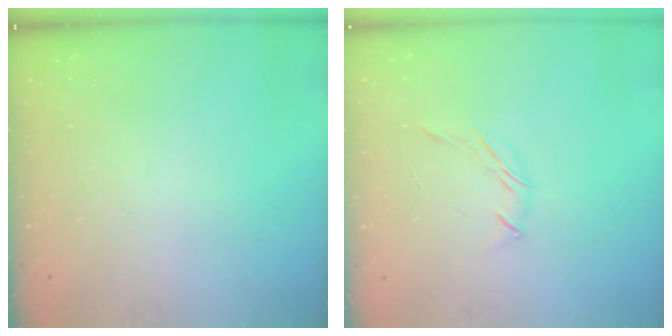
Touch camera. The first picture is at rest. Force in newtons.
{"total": 4.0, "press": 3.9, "slide": 0.9}